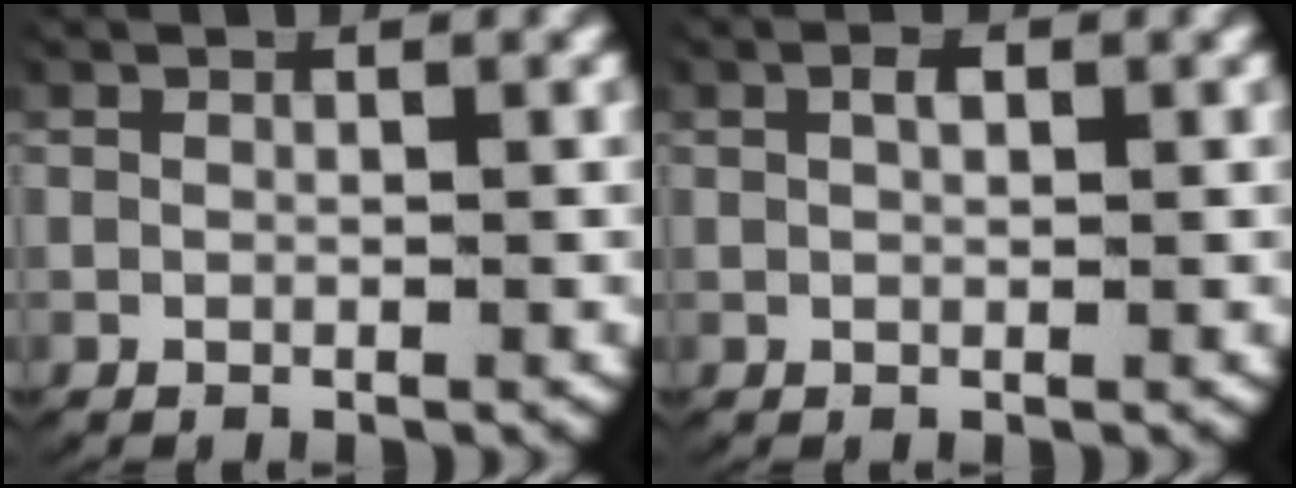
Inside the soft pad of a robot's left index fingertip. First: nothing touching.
{"total": 1.1, "force": [0.4, 0.5, 0.9], "torque": [-0.016, -0.003, 0.011]}